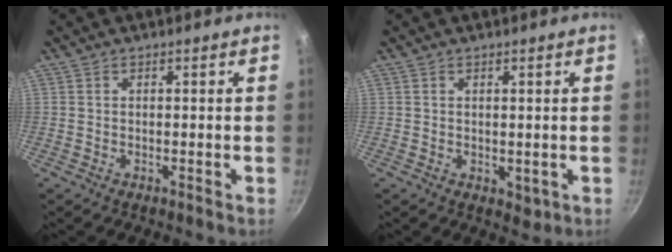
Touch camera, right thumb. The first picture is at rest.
{"total": 1.9, "force": [0.2, 1.2, 1.5], "torque": [-0.016, -0.008, 0.010]}